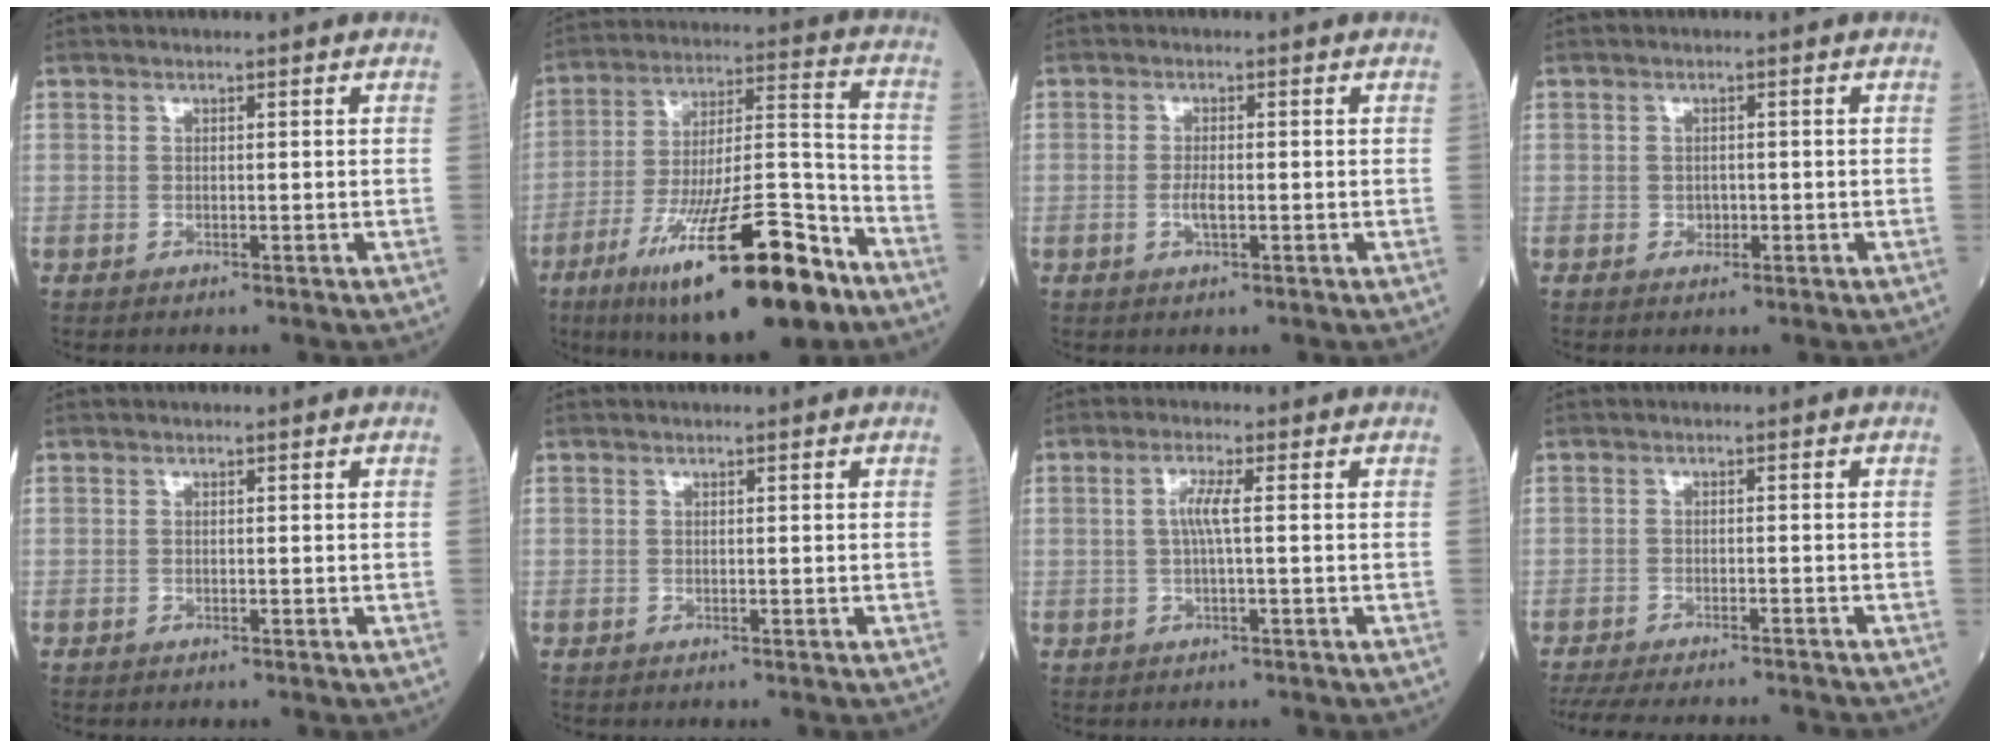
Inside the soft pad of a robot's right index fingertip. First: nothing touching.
{"total": 22.8, "force": [-13.4, 4.0, 18.0], "torque": [-0.279, -0.016, -0.220]}
{"total": 1.9, "force": [-0.5, 0.5, 1.7], "torque": [-0.040, -0.002, -0.006]}
{"total": 1.1, "force": [-0.3, 0.9, 0.5], "torque": [-0.007, 0.001, -0.002]}
{"total": 0.0}
{"total": 0.0}
{"total": 3.0, "force": [0.2, 0.1, 3.0], "torque": [-0.062, 0.005, 0.004]}
{"total": 15.7, "force": [-14.4, 2.2, 5.9], "torque": [-0.135, -0.025, -0.197]}